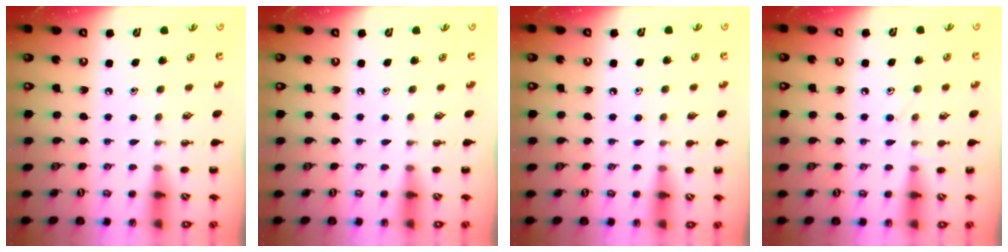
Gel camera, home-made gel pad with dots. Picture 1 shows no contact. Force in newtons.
{"total": 0.0}
{"total": 3.8, "press": 3.5, "slide": 1.4}
{"total": 7.3, "press": 6.9, "slide": 2.3}